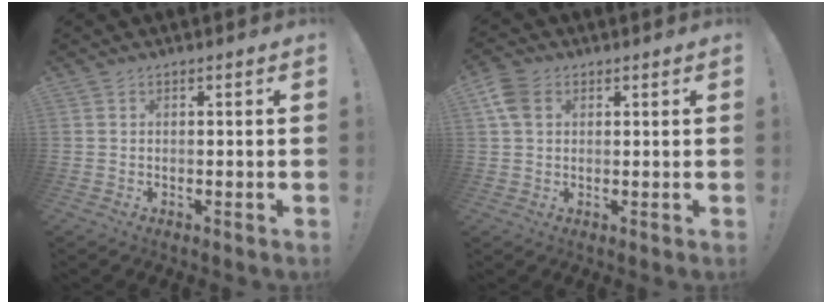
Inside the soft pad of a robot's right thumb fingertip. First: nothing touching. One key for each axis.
{"total": 6.6, "fx": 2.3, "fy": 4.8, "fz": 4.0, "tx": -0.070, "ty": 0.002, "tz": 0.046}